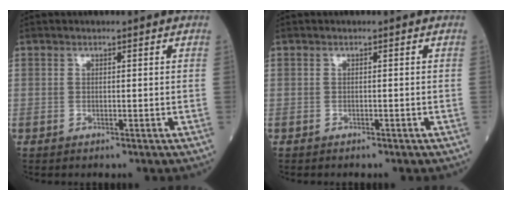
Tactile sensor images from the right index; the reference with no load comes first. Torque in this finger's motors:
{"motor_torque": [-0.06, -0.02, -0.07, -0.01]}